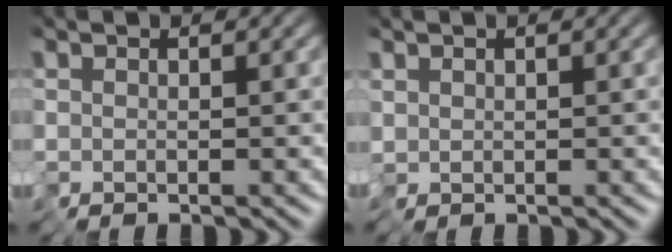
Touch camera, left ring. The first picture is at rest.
{"total": 0.6, "force": [0.3, 0.5, -0.2], "torque": [0.004, 0.003, 0.008]}